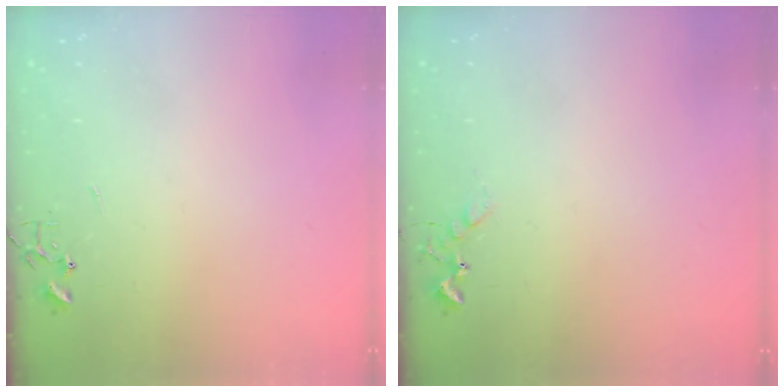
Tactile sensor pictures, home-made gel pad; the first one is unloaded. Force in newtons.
{"total": 5.2, "press": 5.1, "slide": 0.9}